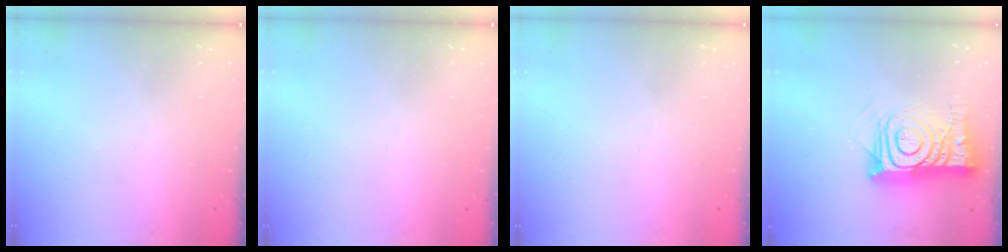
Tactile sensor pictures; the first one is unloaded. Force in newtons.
{"total": 1.8, "press": 1.7, "slide": 0.1}
{"total": 1.7, "press": 1.6, "slide": 0.1}
{"total": 16.3, "press": 16.2, "slide": 1.4}